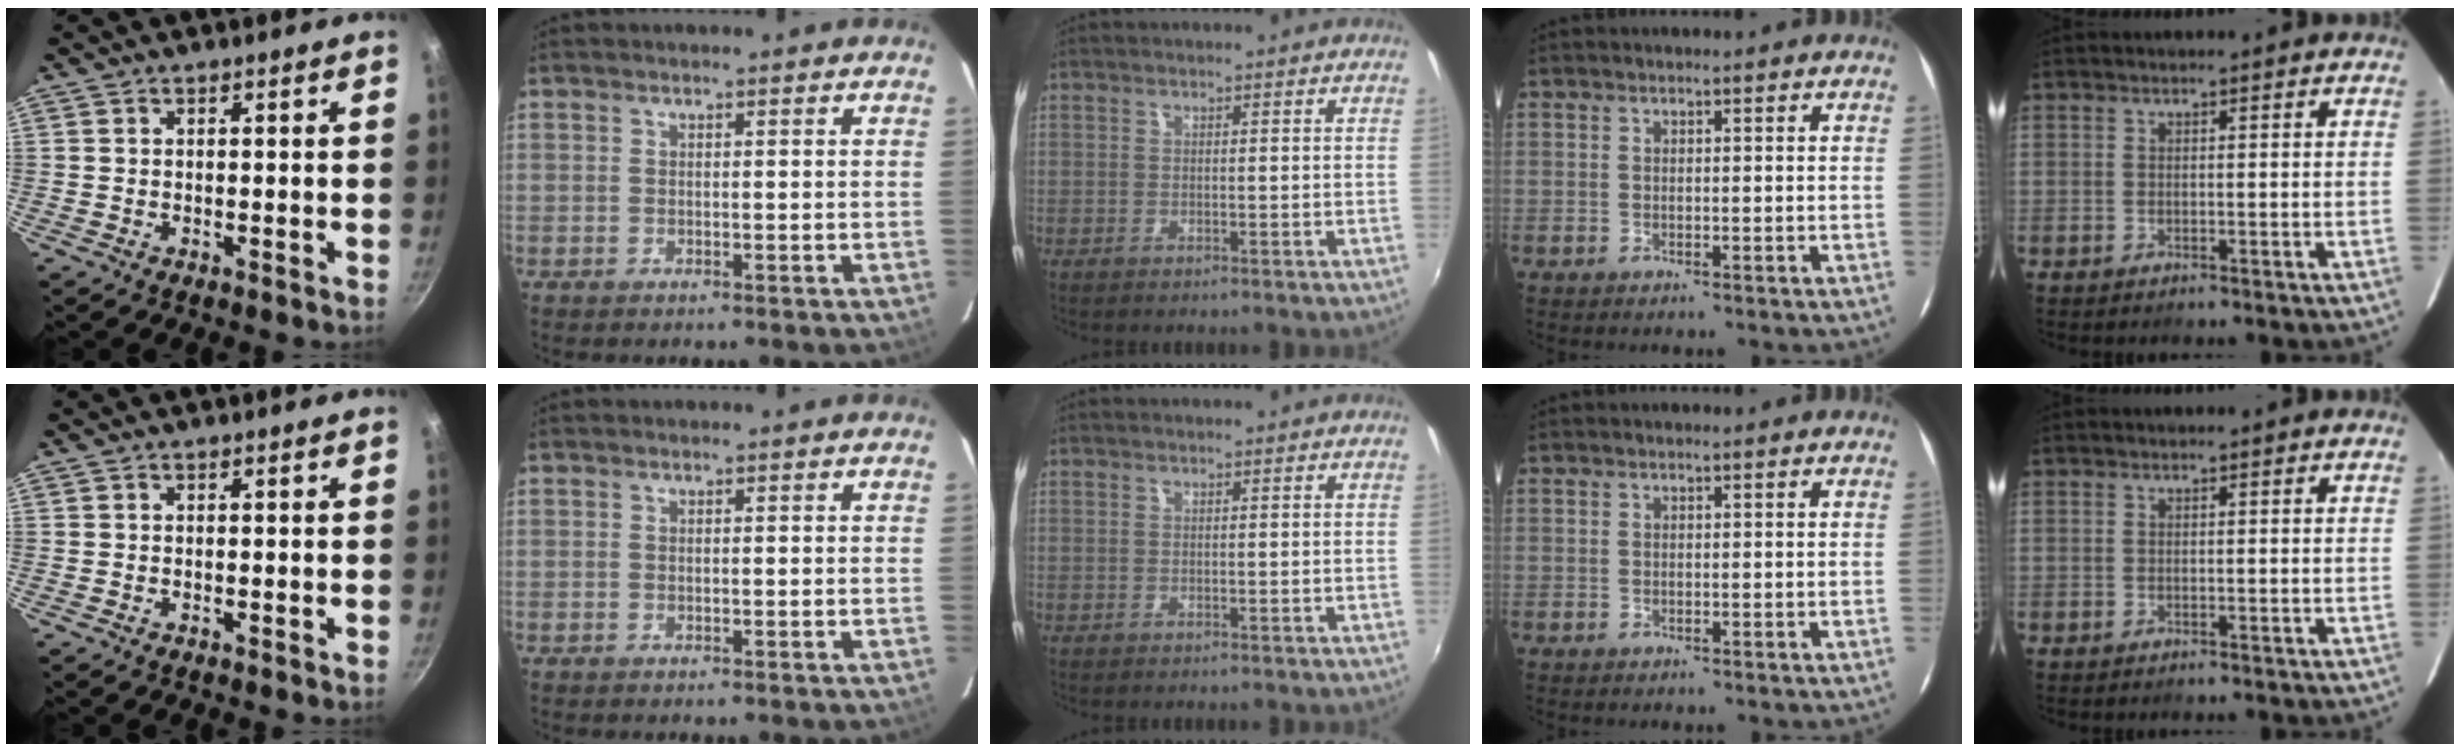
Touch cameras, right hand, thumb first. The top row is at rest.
{}